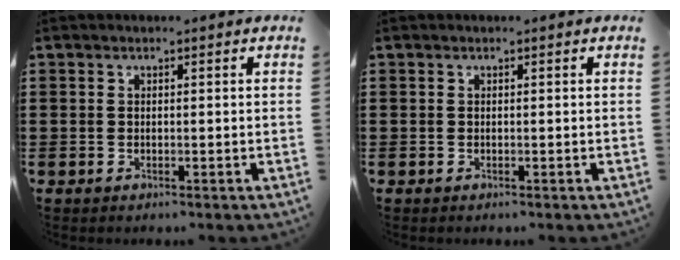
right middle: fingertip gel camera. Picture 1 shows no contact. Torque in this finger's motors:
{"motor_torque": [0.02, -0.02, 0.00, 0.00]}